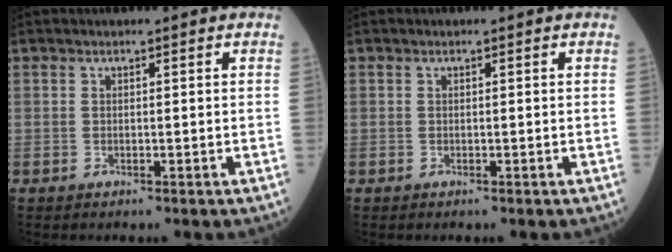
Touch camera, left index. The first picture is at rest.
{"total": 0.0}